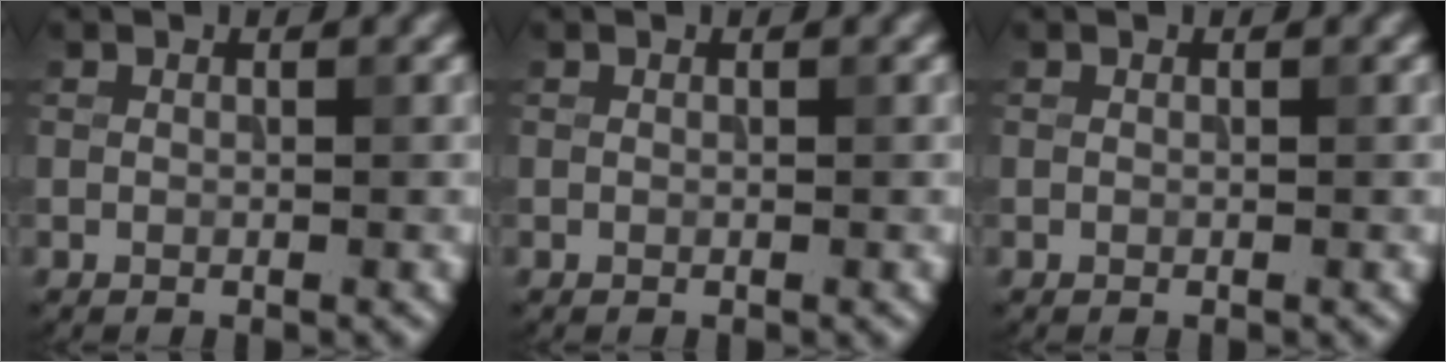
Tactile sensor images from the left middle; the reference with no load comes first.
{"total": 0.0}
{"total": 0.0}